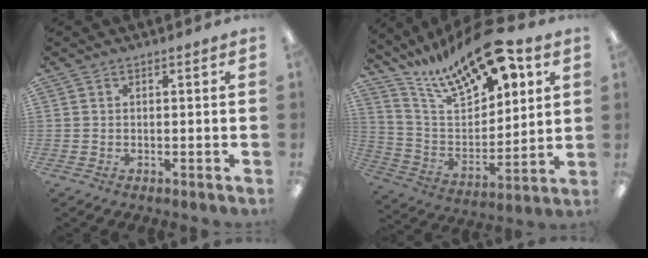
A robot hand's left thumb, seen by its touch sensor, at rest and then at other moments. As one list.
[{"total": 20.2, "force": [15.3, 6.7, 11.3], "torque": [-0.205, -0.094, 0.266]}]